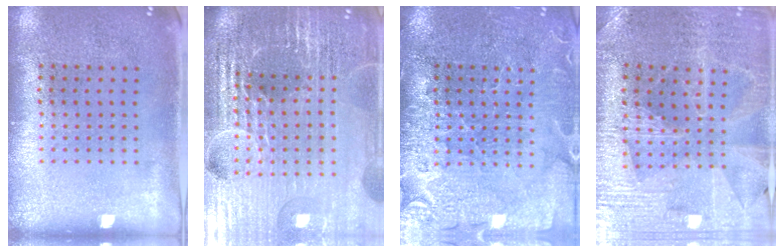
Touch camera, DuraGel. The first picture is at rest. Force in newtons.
{"total": 6.6, "press": 5.8, "slide": 3.2}
{"total": 3.7, "press": 3.4, "slide": 1.3}
{"total": 3.0, "press": 3.0, "slide": 0.4}